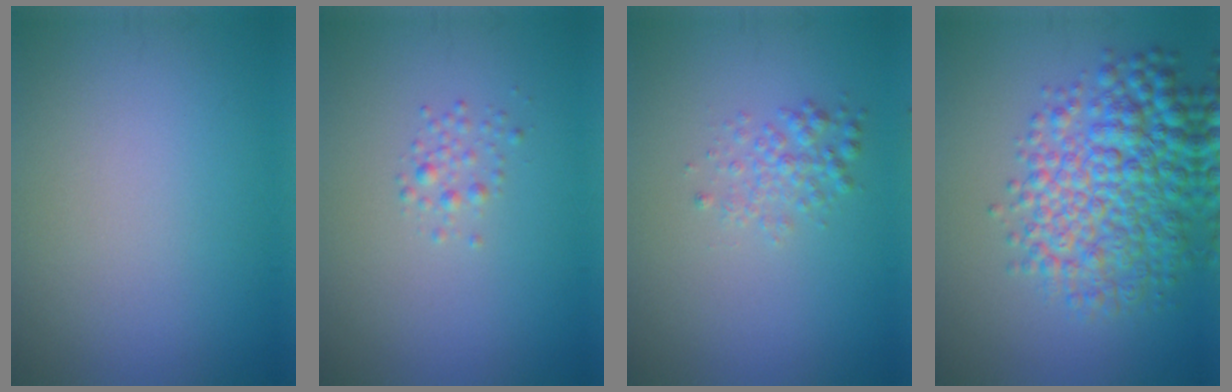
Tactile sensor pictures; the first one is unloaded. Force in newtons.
{"total": 1.2, "press": 1.2, "slide": 0.1}
{"total": 1.9, "press": 1.9, "slide": 0.0}
{"total": 8.1, "press": 8.1, "slide": 0.1}